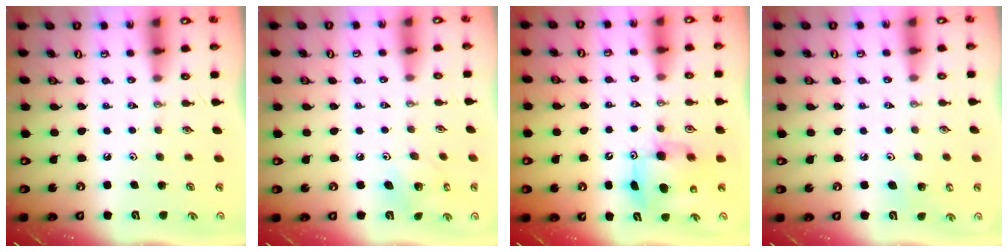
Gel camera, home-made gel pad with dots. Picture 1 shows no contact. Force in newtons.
{"total": 5.3, "press": 5.3, "slide": 0.2}
{"total": 8.3, "press": 8.3, "slide": 0.7}
{"total": 5.4, "press": 5.1, "slide": 1.9}